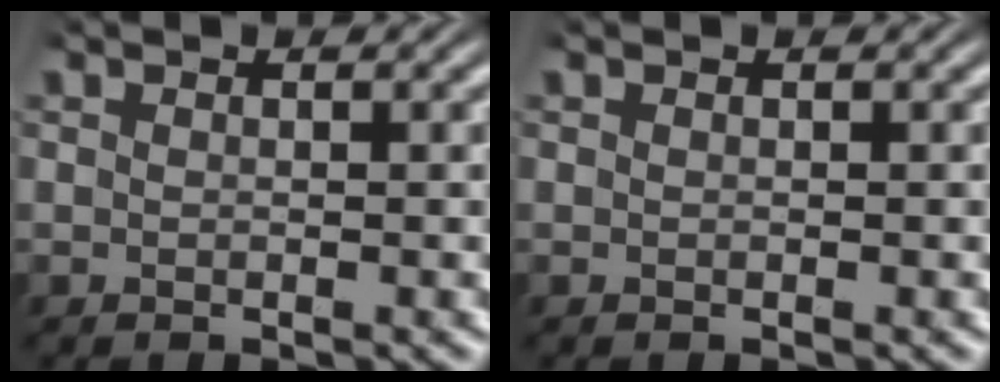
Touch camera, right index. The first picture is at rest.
{"total": 0.0}